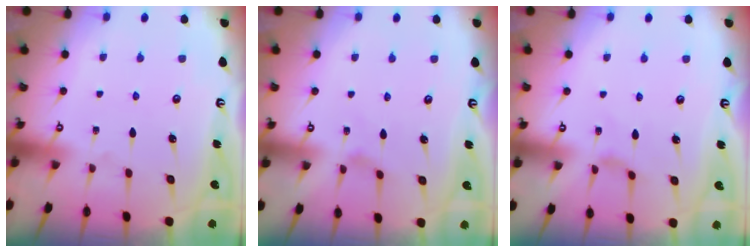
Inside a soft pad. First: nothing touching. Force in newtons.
{"total": 1.4, "press": 1.3, "slide": 0.4}
{"total": 1.7, "press": 1.6, "slide": 0.4}